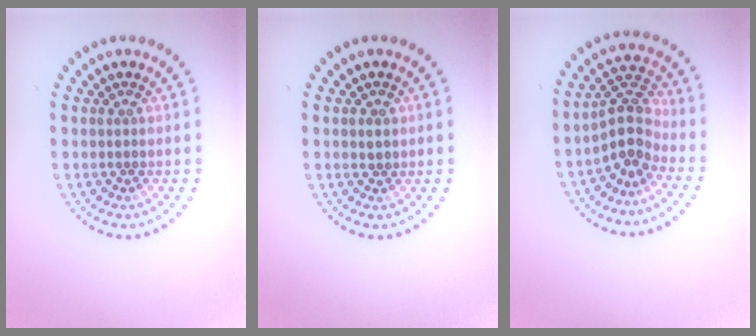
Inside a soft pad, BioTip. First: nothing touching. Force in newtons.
{"total": 0.6, "press": 0.5, "slide": 0.3}
{"total": 3.6, "press": 3.1, "slide": 1.8}